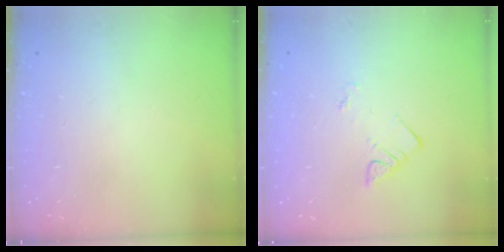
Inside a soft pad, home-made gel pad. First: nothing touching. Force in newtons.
{"total": 3.5, "press": 3.5, "slide": 0.4}